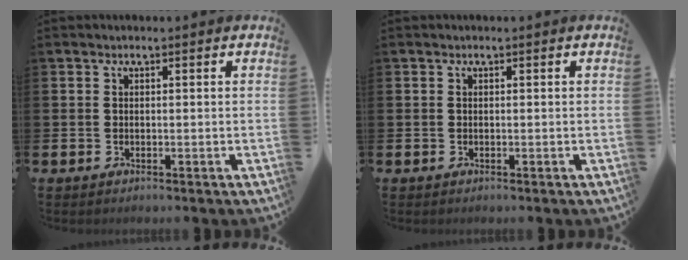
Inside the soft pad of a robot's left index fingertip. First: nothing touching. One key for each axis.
{"total": 0.0}